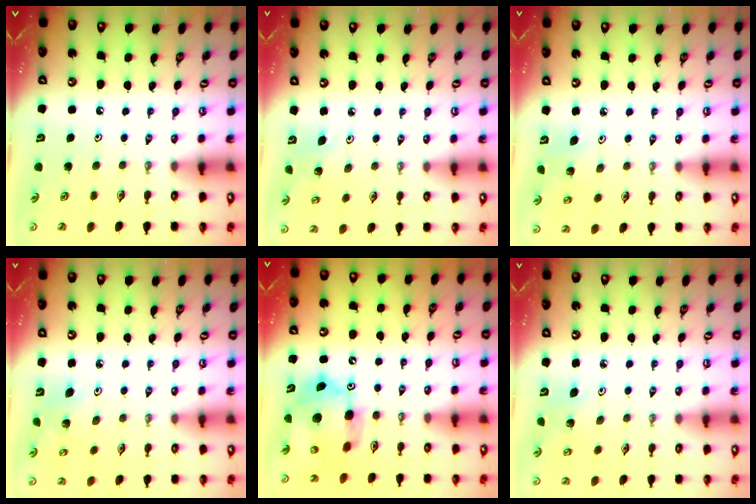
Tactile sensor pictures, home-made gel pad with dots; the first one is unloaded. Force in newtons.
{"total": 2.8, "press": 2.8, "slide": 0.4}
{"total": 2.8, "press": 2.8, "slide": 0.4}
{"total": 4.7, "press": 4.7, "slide": 0.5}
{"total": 12.0, "press": 11.9, "slide": 0.8}
{"total": 2.8, "press": 2.8, "slide": 0.4}